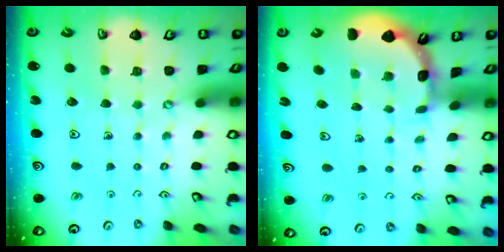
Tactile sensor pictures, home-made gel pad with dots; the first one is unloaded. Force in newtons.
{"total": 1.6, "press": 1.6, "slide": 0.1}